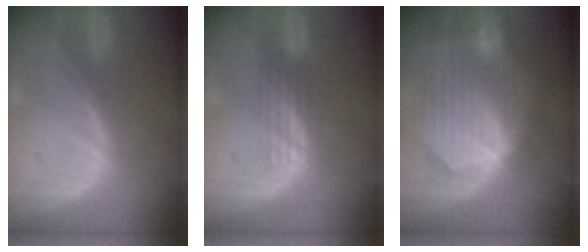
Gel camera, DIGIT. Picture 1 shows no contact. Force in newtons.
{"total": 2.9, "press": 2.5, "slide": 1.5}
{"total": 10.4, "press": 9.1, "slide": 5.1}